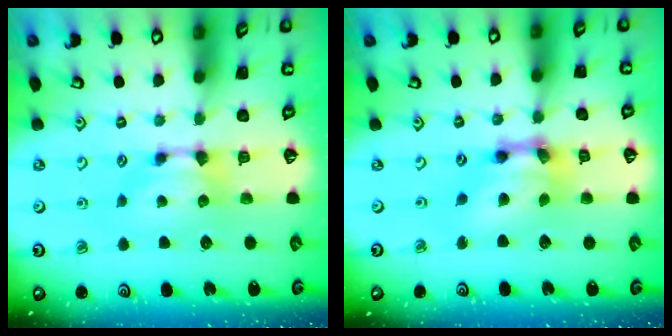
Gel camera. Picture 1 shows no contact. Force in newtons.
{"total": 6.7, "press": 6.0, "slide": 3.1}